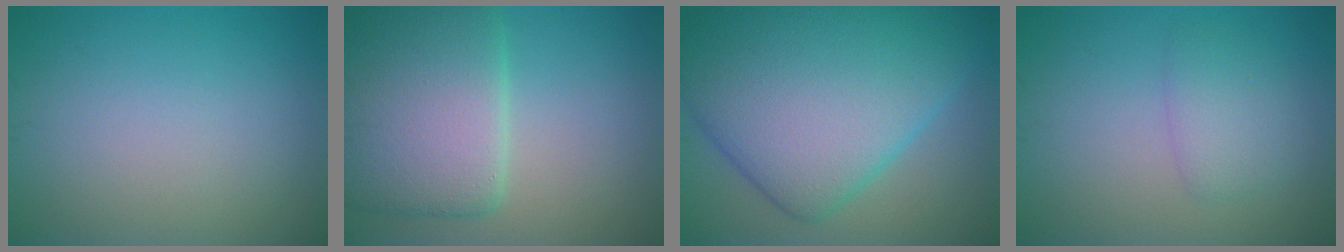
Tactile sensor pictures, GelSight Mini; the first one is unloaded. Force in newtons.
{"total": 10.1, "press": 10.1, "slide": 0.5}
{"total": 14.2, "press": 14.2, "slide": 0.1}
{"total": 2.3, "press": 2.3, "slide": 0.1}